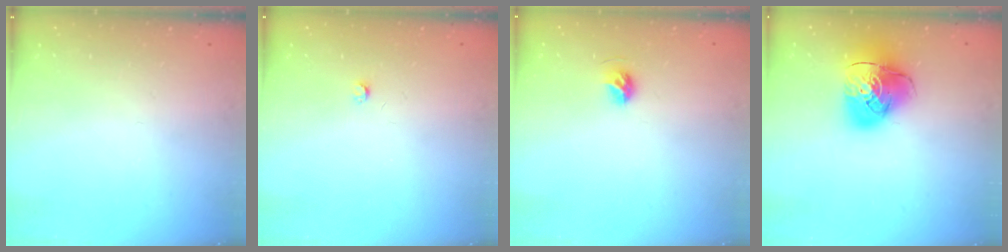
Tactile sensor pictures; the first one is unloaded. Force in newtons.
{"total": 2.5, "press": 2.5, "slide": 0.4}
{"total": 5.3, "press": 5.2, "slide": 0.9}
{"total": 13.4, "press": 13.3, "slide": 1.7}